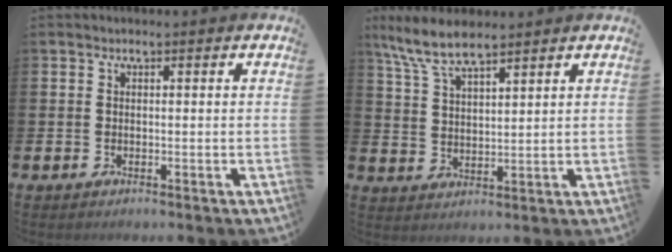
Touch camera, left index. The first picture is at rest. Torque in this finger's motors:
{"motor_torque": [0.05, -0.28, 0.64, 0.08]}